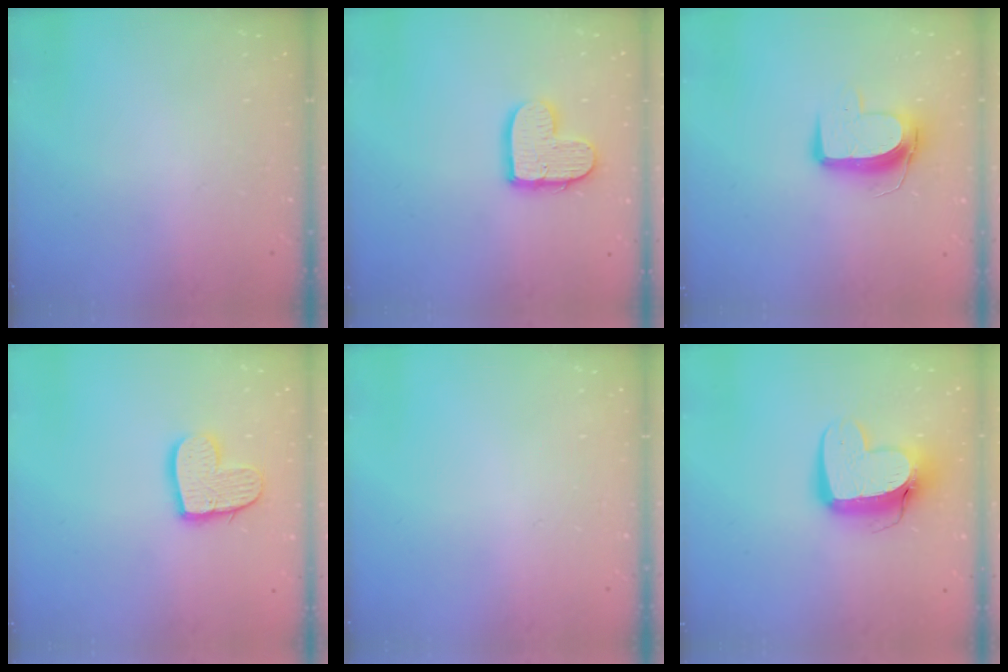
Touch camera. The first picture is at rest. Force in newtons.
{"total": 10.8, "press": 10.7, "slide": 0.9}
{"total": 10.2, "press": 10.2, "slide": 0.8}
{"total": 12.6, "press": 12.5, "slide": 1.0}
{"total": 0.0}
{"total": 12.4, "press": 12.3, "slide": 1.2}